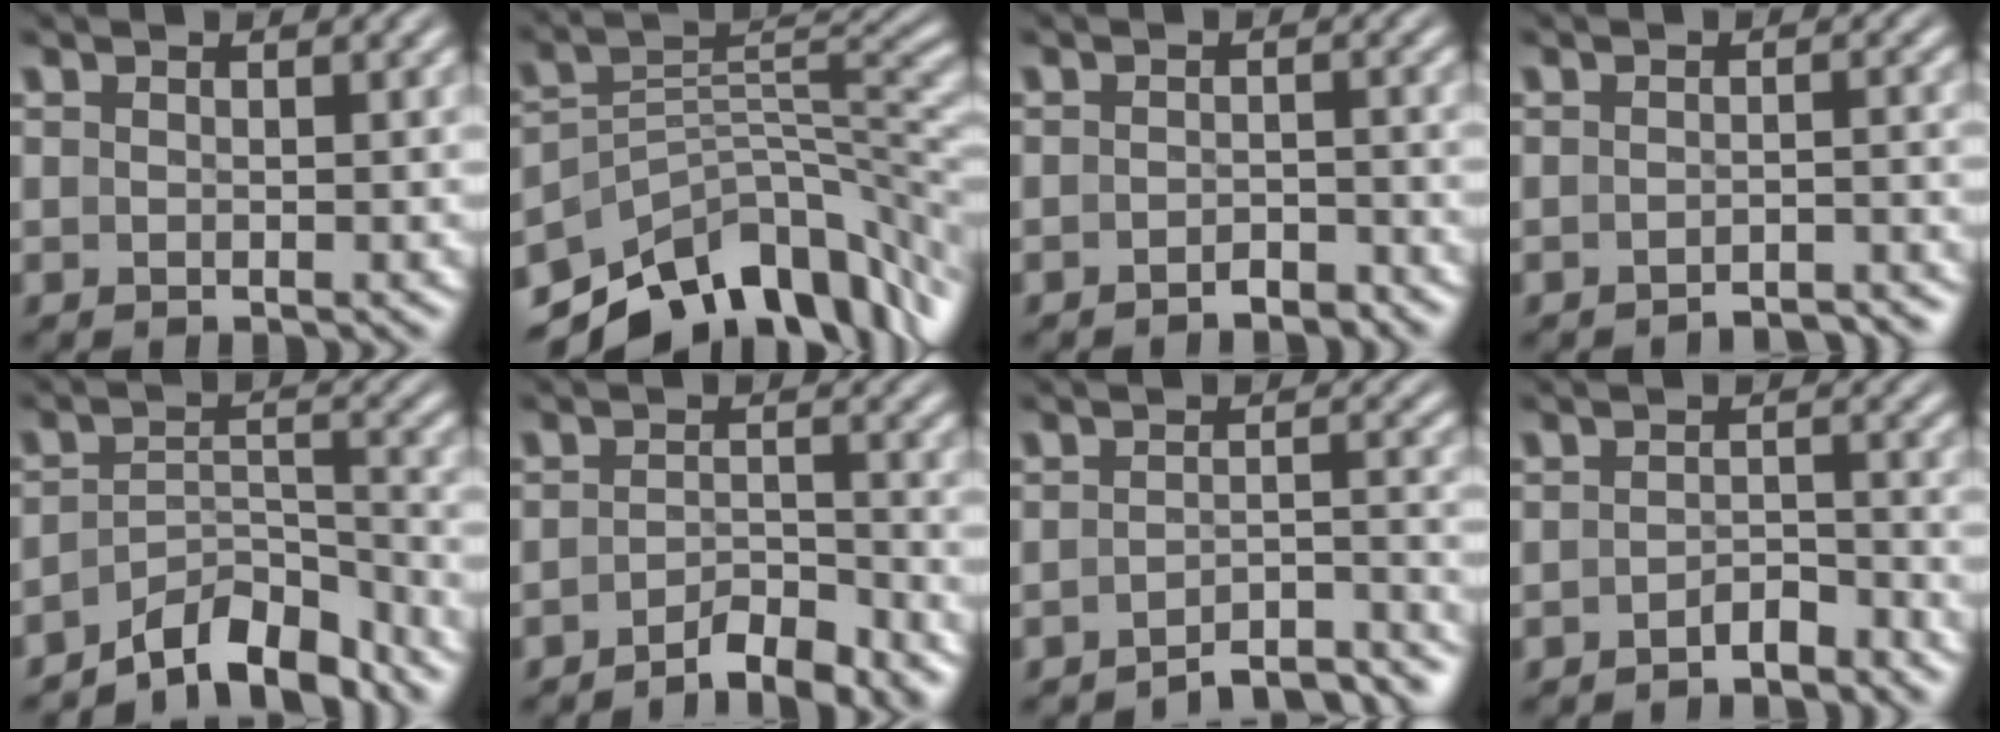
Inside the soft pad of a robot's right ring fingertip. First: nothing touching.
{"total": 13.3, "force": [-7.2, 6.6, 8.9], "torque": [-0.144, -0.036, -0.096]}
{"total": 2.3, "force": [-2.3, 0.2, 0.2], "torque": [0.000, -0.007, -0.036]}
{"total": 4.1, "force": [-4.1, 0.3, 0.6], "torque": [-0.008, -0.010, -0.060]}
{"total": 8.1, "force": [-6.6, 3.2, 3.6], "torque": [-0.063, -0.028, -0.095]}
{"total": 4.1, "force": [-3.5, 0.9, 1.9], "torque": [-0.017, -0.006, -0.061]}
{"total": 6.6, "force": [-6.0, 1.4, 2.3], "torque": [-0.023, -0.015, -0.091]}
{"total": 2.7, "force": [-2.6, 0.5, 0.6], "torque": [-0.001, -0.004, -0.047]}